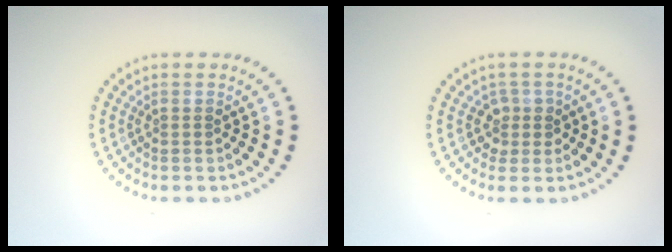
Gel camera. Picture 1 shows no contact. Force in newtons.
{"total": 1.8, "press": 1.4, "slide": 1.2}